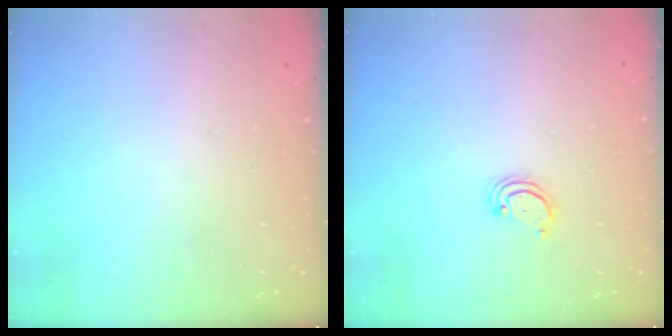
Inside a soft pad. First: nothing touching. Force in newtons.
{"total": 2.8, "press": 2.8, "slide": 0.3}